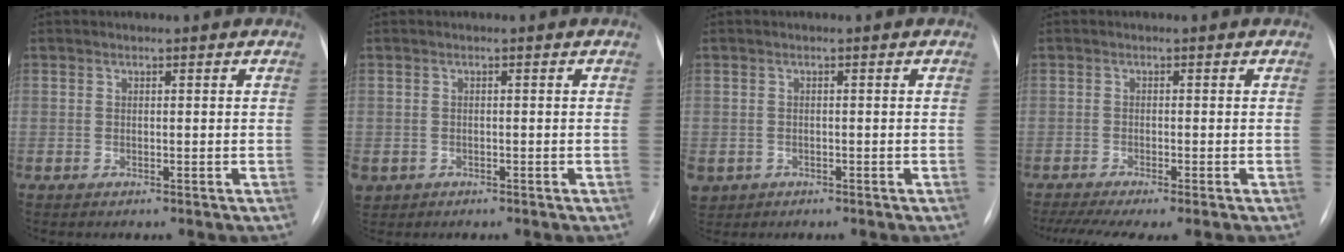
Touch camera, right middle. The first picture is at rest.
{"total": 2.9, "force": [-1.5, 2.3, 0.8], "torque": [-0.018, -0.002, -0.020]}
{"total": 3.8, "force": [-2.0, 3.1, 0.9], "torque": [-0.023, -0.001, -0.027]}
{"total": 8.7, "force": [-6.8, 0.9, 5.3], "torque": [-0.080, -0.009, -0.106]}